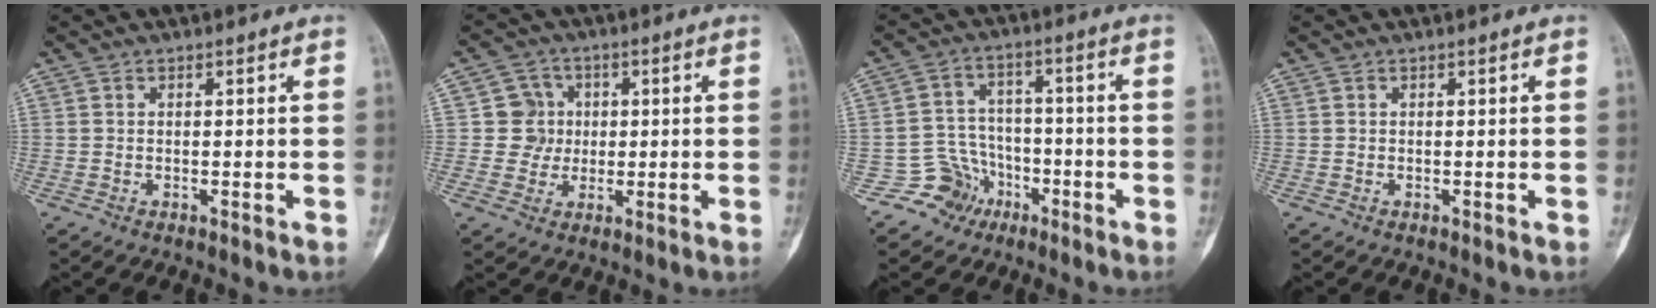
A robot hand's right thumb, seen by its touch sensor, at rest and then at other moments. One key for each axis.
{"total": 5.3, "fx": 0.3, "fy": 5.2, "fz": 0.6, "tx": 0.033, "ty": 0.010, "tz": -0.001}
{"total": 7.3, "fx": -4.2, "fy": 5.9, "fz": 0.3, "tx": 0.040, "ty": 0.041, "tz": -0.073}
{"total": 0.0}